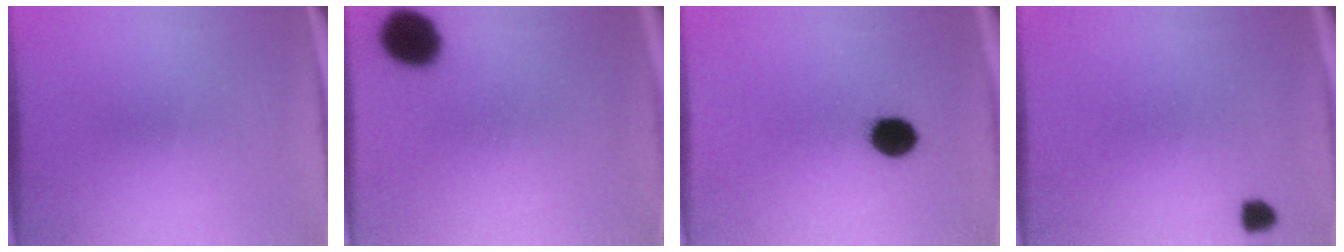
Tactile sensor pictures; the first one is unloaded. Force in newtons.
{"total": 11.0}
{"total": 6.5}
{"total": 2.0}